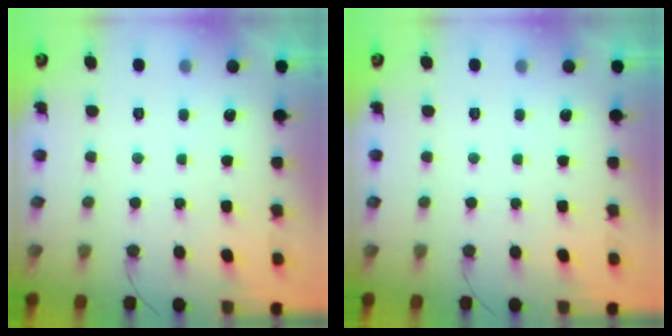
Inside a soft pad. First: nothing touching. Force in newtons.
{"total": 0.0}